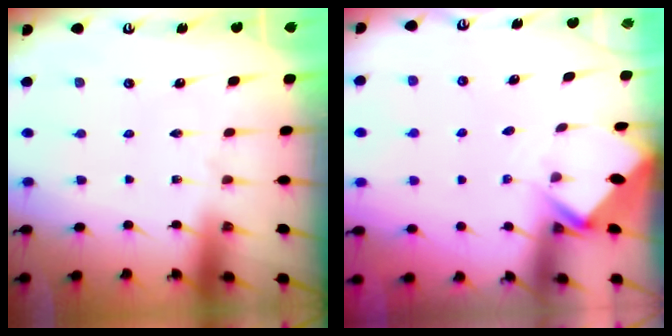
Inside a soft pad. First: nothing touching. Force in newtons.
{"total": 2.7, "press": 2.7, "slide": 0.2}